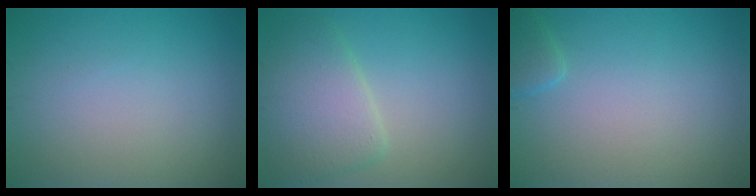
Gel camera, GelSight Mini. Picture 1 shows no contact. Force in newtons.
{"total": 5.1, "press": 5.0, "slide": 0.5}
{"total": 1.3, "press": 1.3, "slide": 0.1}